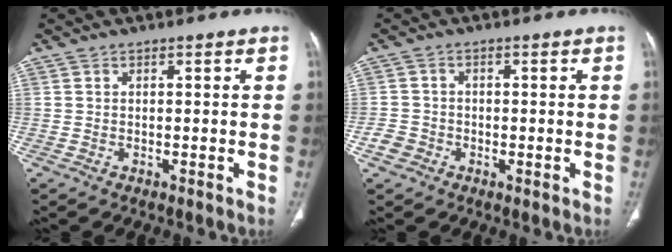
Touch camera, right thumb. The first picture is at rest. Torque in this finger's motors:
{"motor_torque": [3.46, 1.55, 0.04, -0.66, -0.01]}